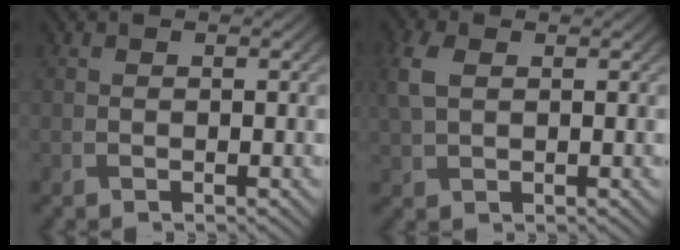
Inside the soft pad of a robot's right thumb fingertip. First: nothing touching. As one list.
[{"total": 3.8, "force": [1.0, 2.4, 2.8], "torque": [-0.084, 0.005, 0.020]}]